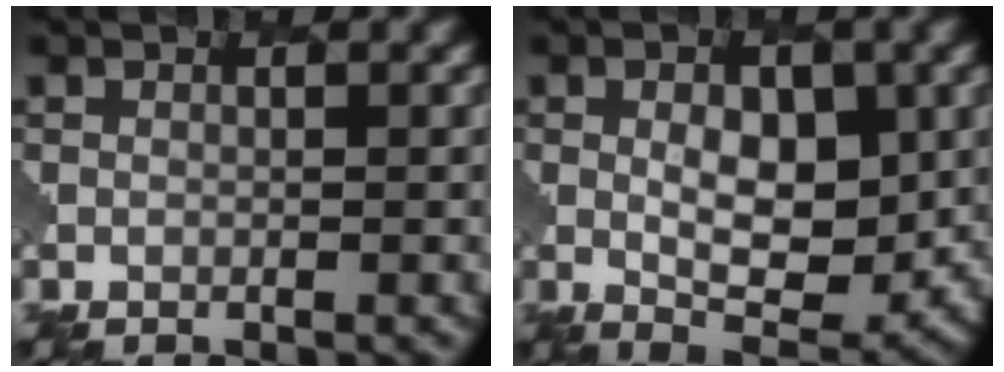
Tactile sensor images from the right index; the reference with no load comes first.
{"total": 5.5, "force": [0.7, 3.0, 4.6], "torque": [-0.067, -0.008, 0.014]}